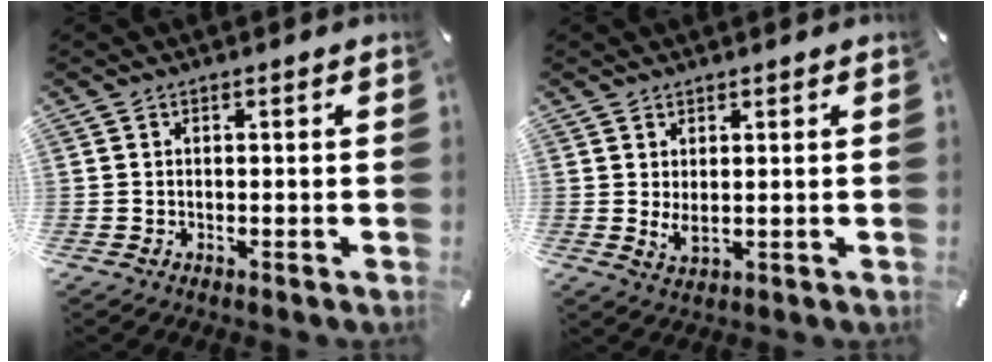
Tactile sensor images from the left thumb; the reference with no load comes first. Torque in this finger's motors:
{"motor_torque": [0.04, 1.14, 0.17, 0.17, 0.17]}